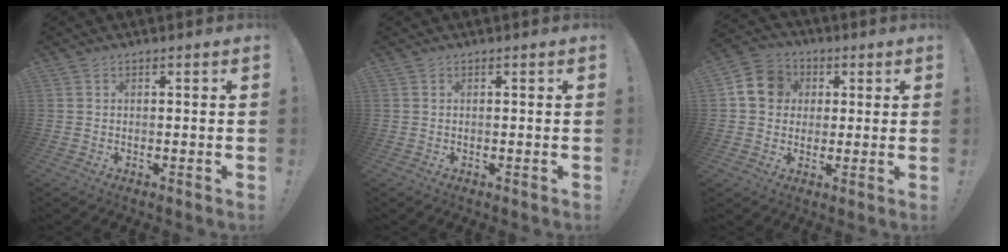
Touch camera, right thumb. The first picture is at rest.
{"total": 0.0}
{"total": 11.2, "force": [2.2, 9.9, 4.8], "torque": [-0.061, 0.011, 0.048]}